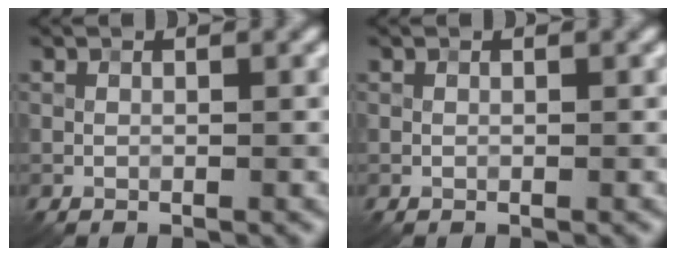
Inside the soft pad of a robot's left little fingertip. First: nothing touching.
{"total": 0.0}